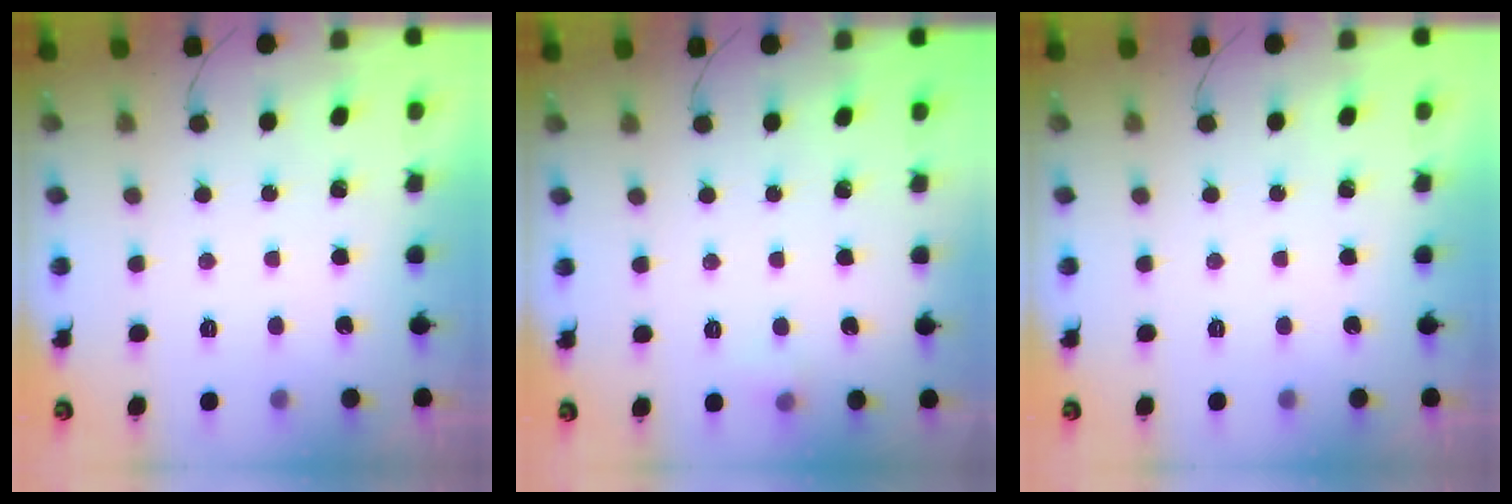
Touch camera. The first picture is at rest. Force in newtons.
{"total": 3.5, "press": 3.4, "slide": 1.0}
{"total": 0.0}